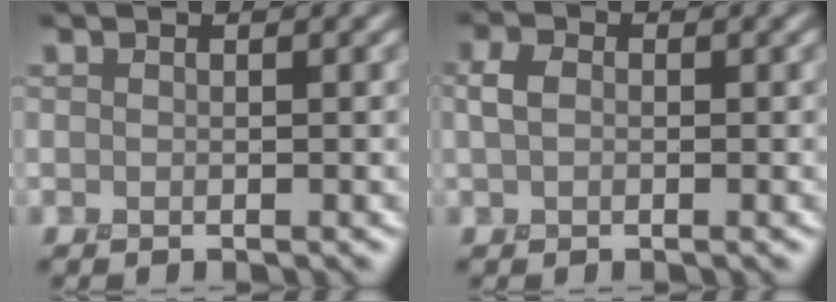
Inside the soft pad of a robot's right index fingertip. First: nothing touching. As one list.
[{"total": 1.8, "force": [0.1, 1.2, 1.3], "torque": [-0.027, 0.005, -0.003]}]